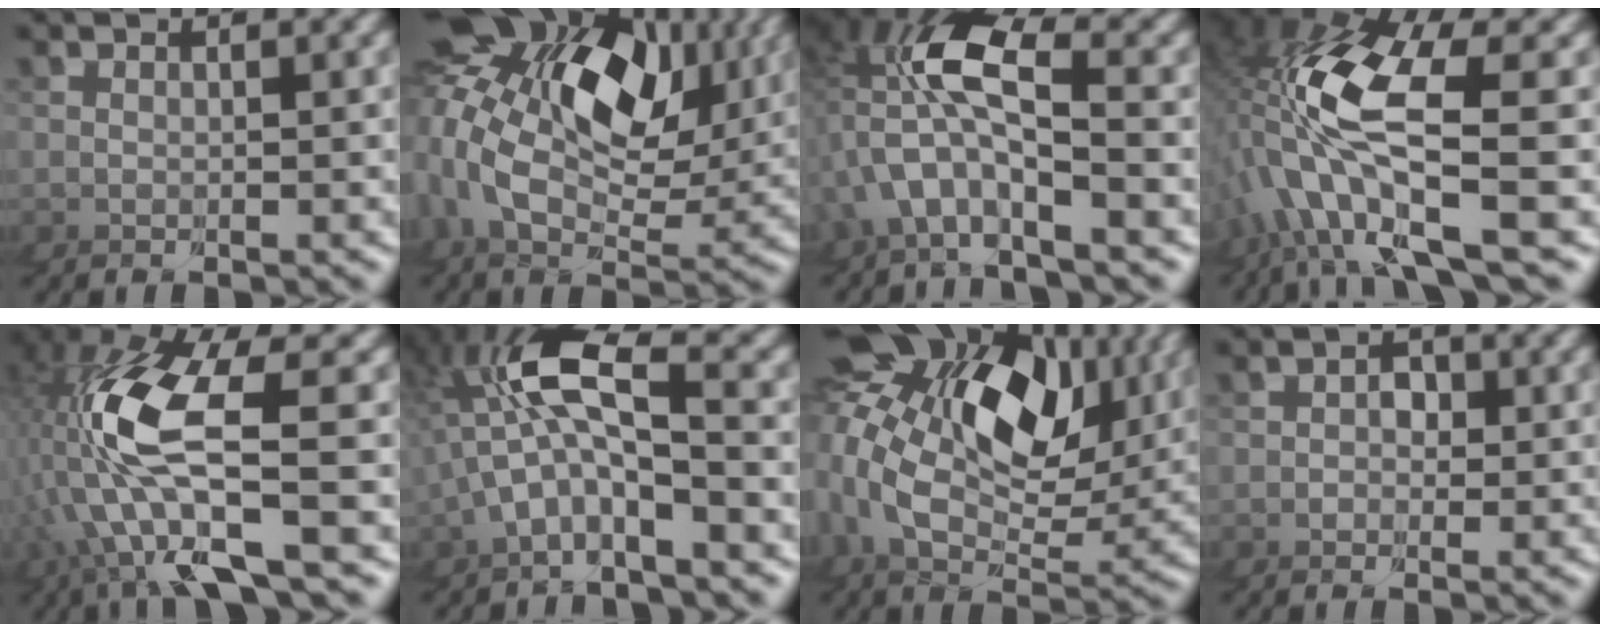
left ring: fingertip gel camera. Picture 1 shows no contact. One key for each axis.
{"total": 12.3, "fx": 2.6, "fy": 8.2, "fz": 8.8, "tx": -0.146, "ty": 0.018, "tz": 0.024}
{"total": 4.5, "fx": -1.1, "fy": 2.3, "fz": 3.7, "tx": -0.121, "ty": -0.005, "tz": -0.015}
{"total": 7.2, "fx": 0.9, "fy": 3.0, "fz": 6.5, "tx": -0.175, "ty": 0.012, "tz": 0.009}
{"total": 6.0, "fx": -0.4, "fy": 2.5, "fz": 5.5, "tx": -0.201, "ty": -0.009, "tz": 0.004}
{"total": 4.9, "fx": -1.0, "fy": 3.1, "fz": 3.7, "tx": -0.127, "ty": -0.011, "tz": -0.008}
{"total": 12.5, "fx": 3.5, "fy": 8.0, "fz": 8.9, "tx": -0.138, "ty": 0.029, "tz": 0.033}
{"total": 2.8, "fx": 0.2, "fy": 2.8, "fz": 0.1, "tx": -0.020, "ty": -0.009, "tz": 0.002}